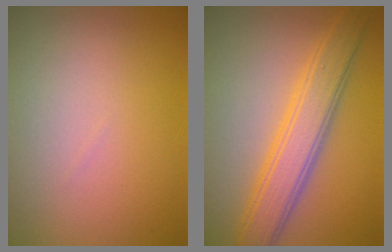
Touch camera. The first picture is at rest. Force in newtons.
{"total": 4.9, "press": 4.9, "slide": 0.1}